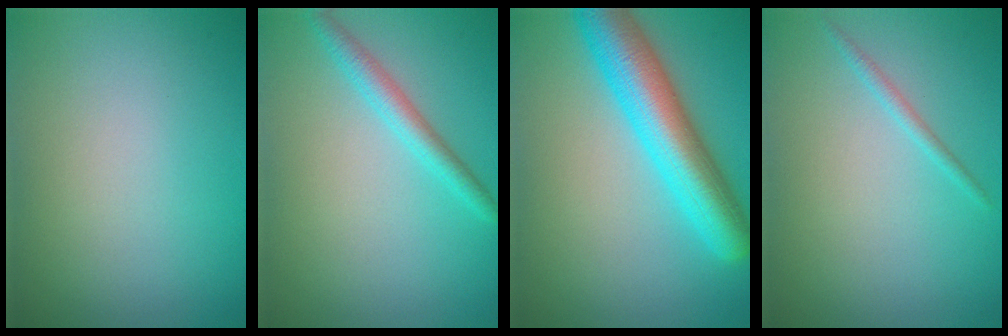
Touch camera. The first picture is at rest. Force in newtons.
{"total": 2.4, "press": 2.4, "slide": 0.1}
{"total": 7.7, "press": 7.7, "slide": 0.4}
{"total": 1.0, "press": 1.0, "slide": 0.0}